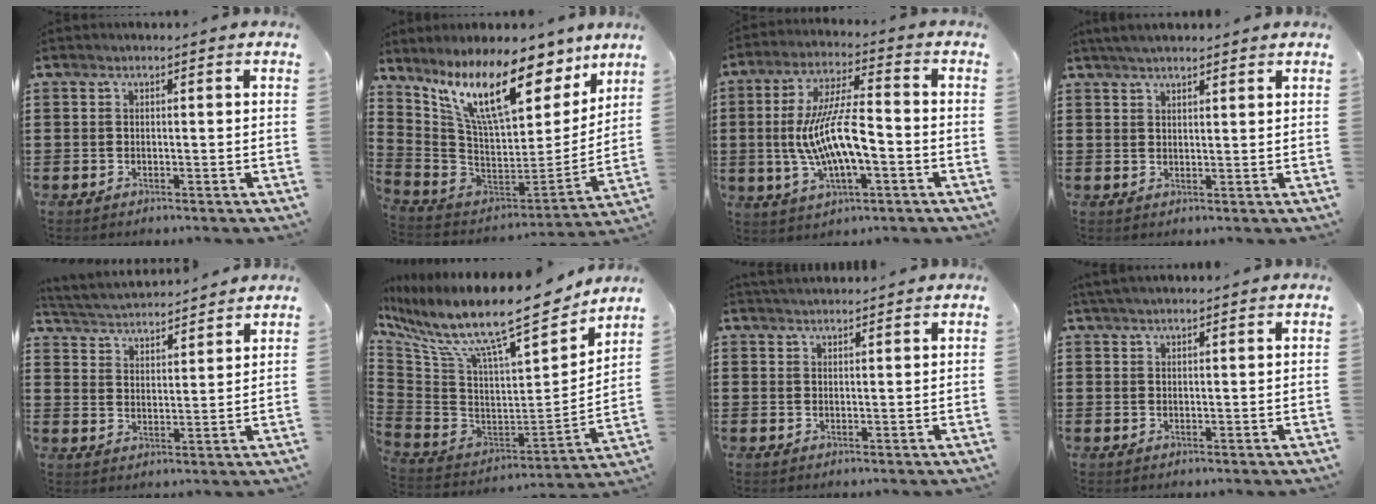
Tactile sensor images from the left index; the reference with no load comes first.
{"total": 15.5, "force": [10.0, 4.3, 11.1], "torque": [-0.235, -0.047, 0.175]}
{"total": 11.8, "force": [-1.7, 3.7, 11.1], "torque": [-0.238, -0.008, -0.037]}
{"total": 2.8, "force": [2.6, 0.4, 1.1], "torque": [-0.027, 0.003, 0.049]}
{"total": 3.5, "force": [3.5, 0.3, 0.2], "torque": [-0.023, -0.022, 0.058]}
{"total": 14.5, "force": [10.6, 2.7, 9.5], "torque": [-0.194, -0.076, 0.174]}
{"total": 2.1, "force": [2.1, 0.1, 0.3], "torque": [-0.010, 0.001, 0.041]}
{"total": 1.9, "force": [1.8, 0.2, 0.7], "torque": [-0.016, 0.002, 0.034]}